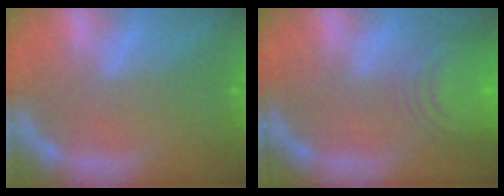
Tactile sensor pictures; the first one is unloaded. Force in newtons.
{"total": 10.0}